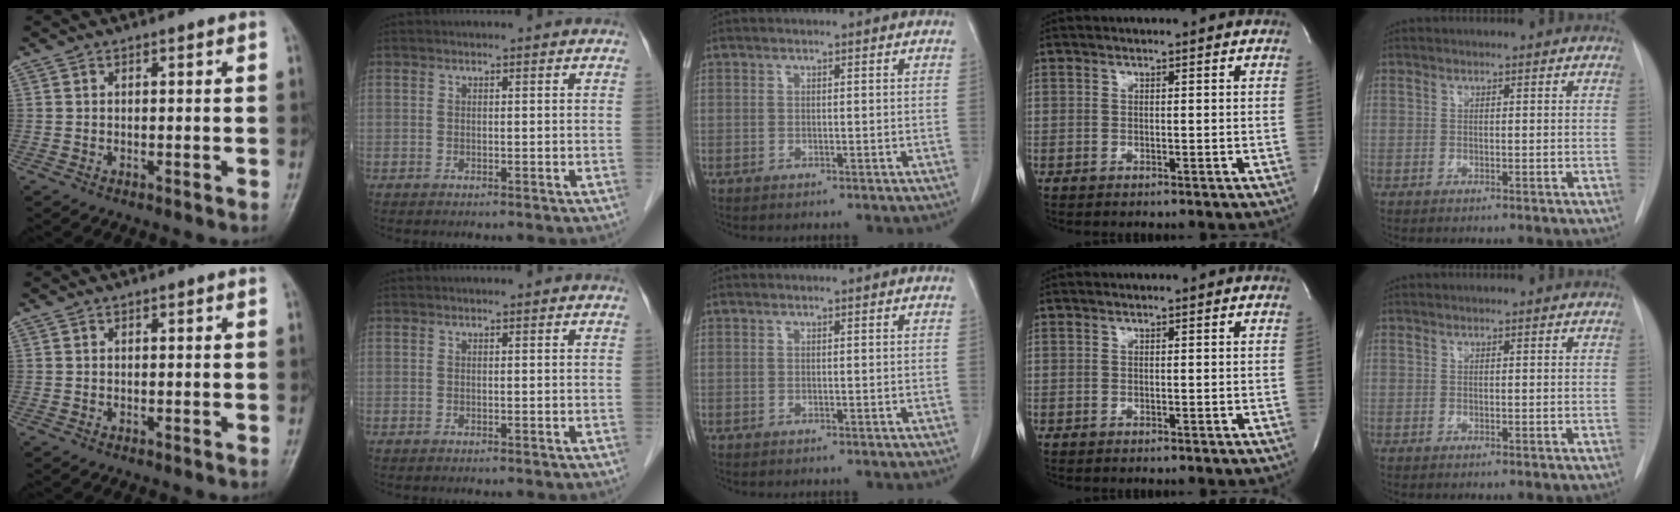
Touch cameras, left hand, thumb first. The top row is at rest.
{}